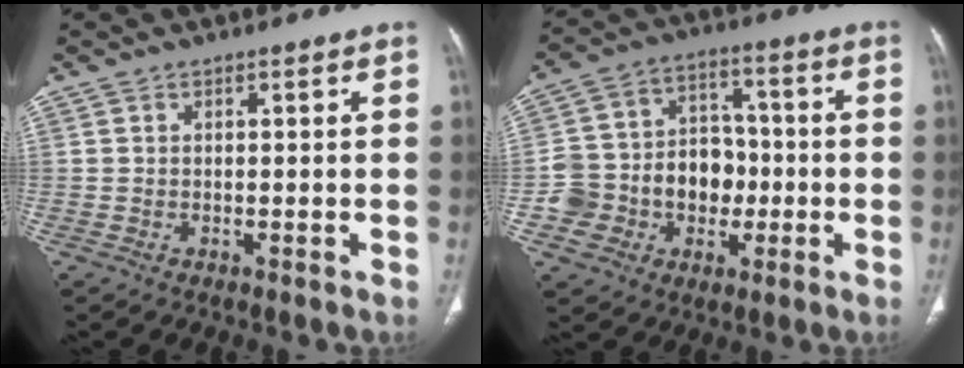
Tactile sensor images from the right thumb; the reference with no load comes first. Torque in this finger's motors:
{"motor_torque": [1.41, 1.12, 0.90, -0.36, 0.08]}